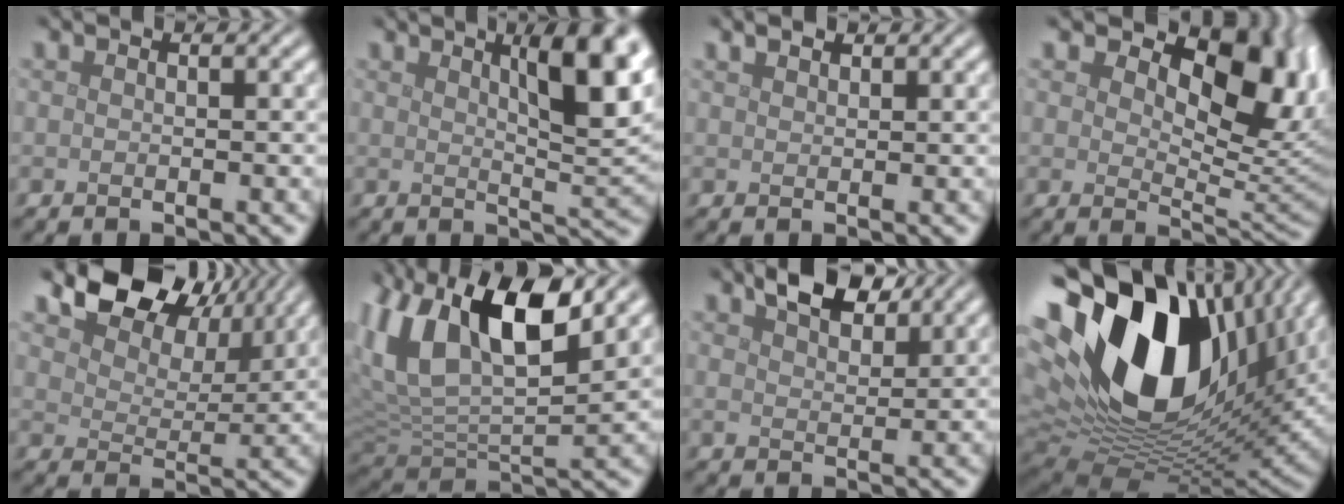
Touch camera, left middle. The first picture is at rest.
{"total": 7.9, "force": [3.3, 2.1, 6.9], "torque": [-0.082, 0.007, 0.051]}
{"total": 0.9, "force": [0.8, 0.3, 0.3], "torque": [-0.012, 0.001, 0.016]}
{"total": 8.8, "force": [3.3, 4.8, 6.6], "torque": [-0.091, -0.008, 0.046]}
{"total": 8.7, "force": [5.8, 4.9, 4.3], "torque": [-0.079, -0.001, 0.094]}
{"total": 11.5, "force": [4.6, 5.4, 9.1], "torque": [-0.189, 0.010, 0.084]}
{"total": 4.4, "force": [3.2, 1.9, 2.4], "torque": [-0.041, 0.005, 0.050]}
{"total": 20.7, "force": [6.9, 12.0, 15.5], "torque": [-0.296, 0.021, 0.121]}